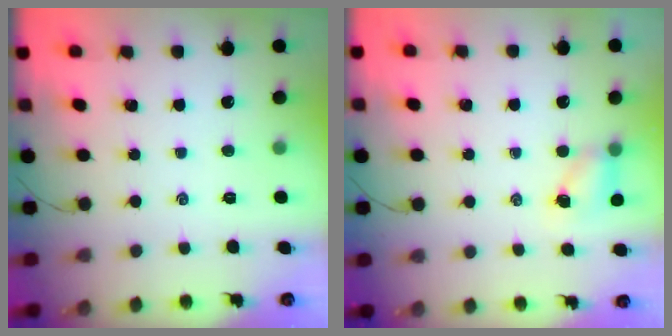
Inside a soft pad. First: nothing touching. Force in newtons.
{"total": 4.6, "press": 4.6, "slide": 0.7}